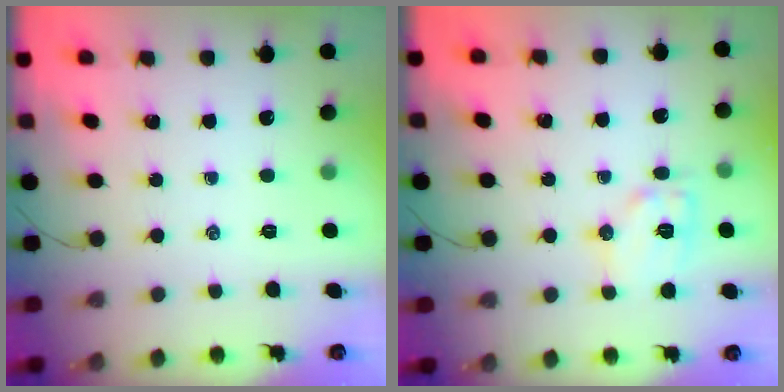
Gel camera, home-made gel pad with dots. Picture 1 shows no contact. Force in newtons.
{"total": 9.8, "press": 9.8, "slide": 0.2}